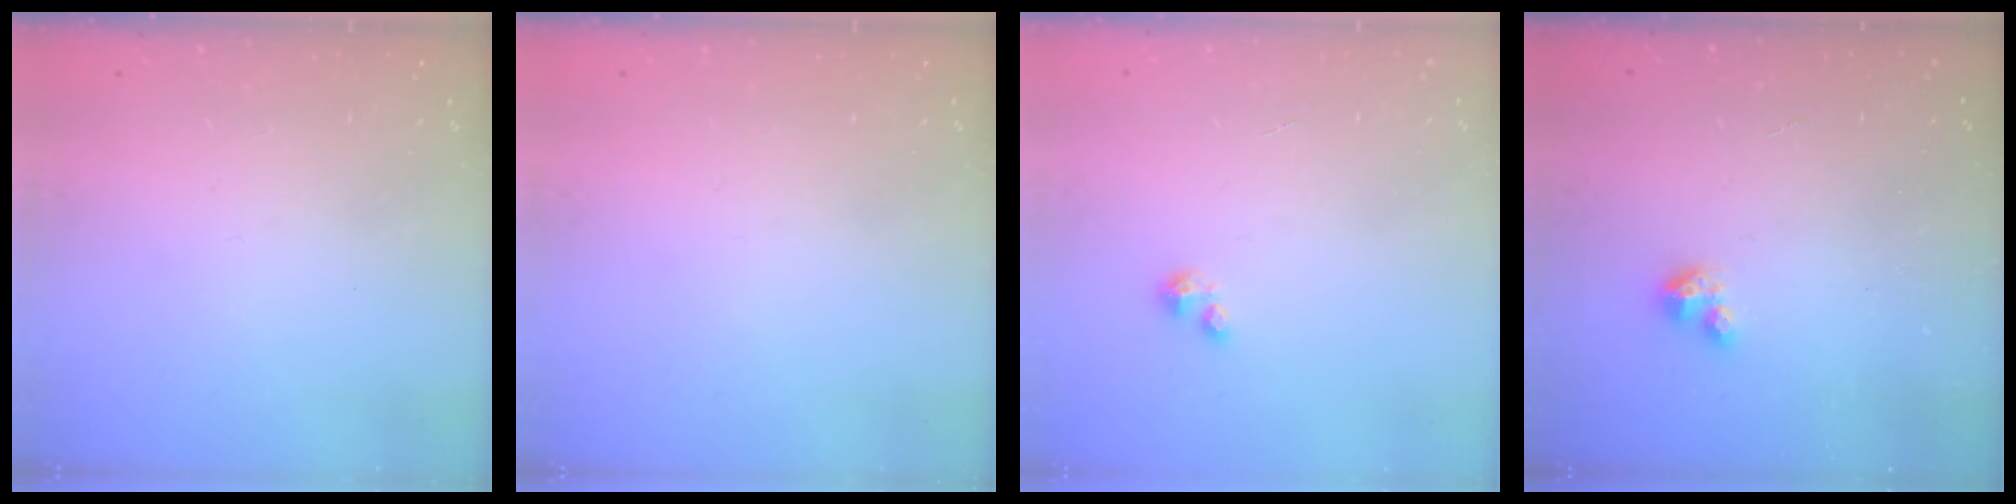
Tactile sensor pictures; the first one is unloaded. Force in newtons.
{"total": 0.0}
{"total": 0.9, "press": 0.9, "slide": 0.3}
{"total": 2.9, "press": 2.9, "slide": 0.2}